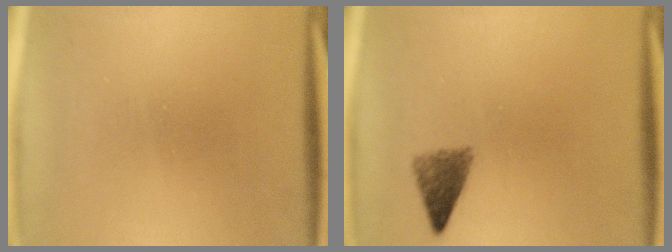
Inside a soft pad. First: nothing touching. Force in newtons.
{"total": 3.1}